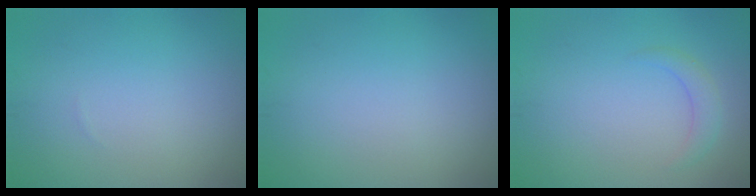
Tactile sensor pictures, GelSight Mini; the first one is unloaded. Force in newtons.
{"total": 0.0}
{"total": 1.5, "press": 1.5, "slide": 0.1}